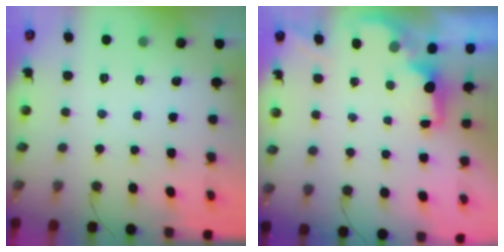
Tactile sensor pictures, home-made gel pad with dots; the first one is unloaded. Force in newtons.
{"total": 1.7, "press": 1.5, "slide": 0.8}